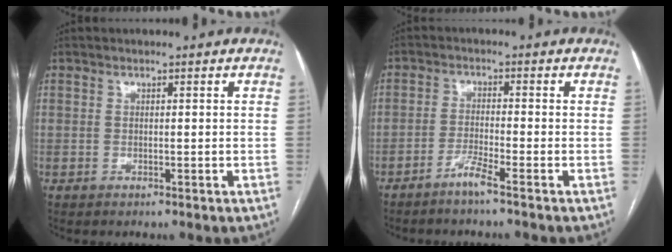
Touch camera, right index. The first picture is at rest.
{"total": 3.2, "force": [-2.4, -0.7, 1.9], "torque": [-0.042, -0.006, -0.053]}